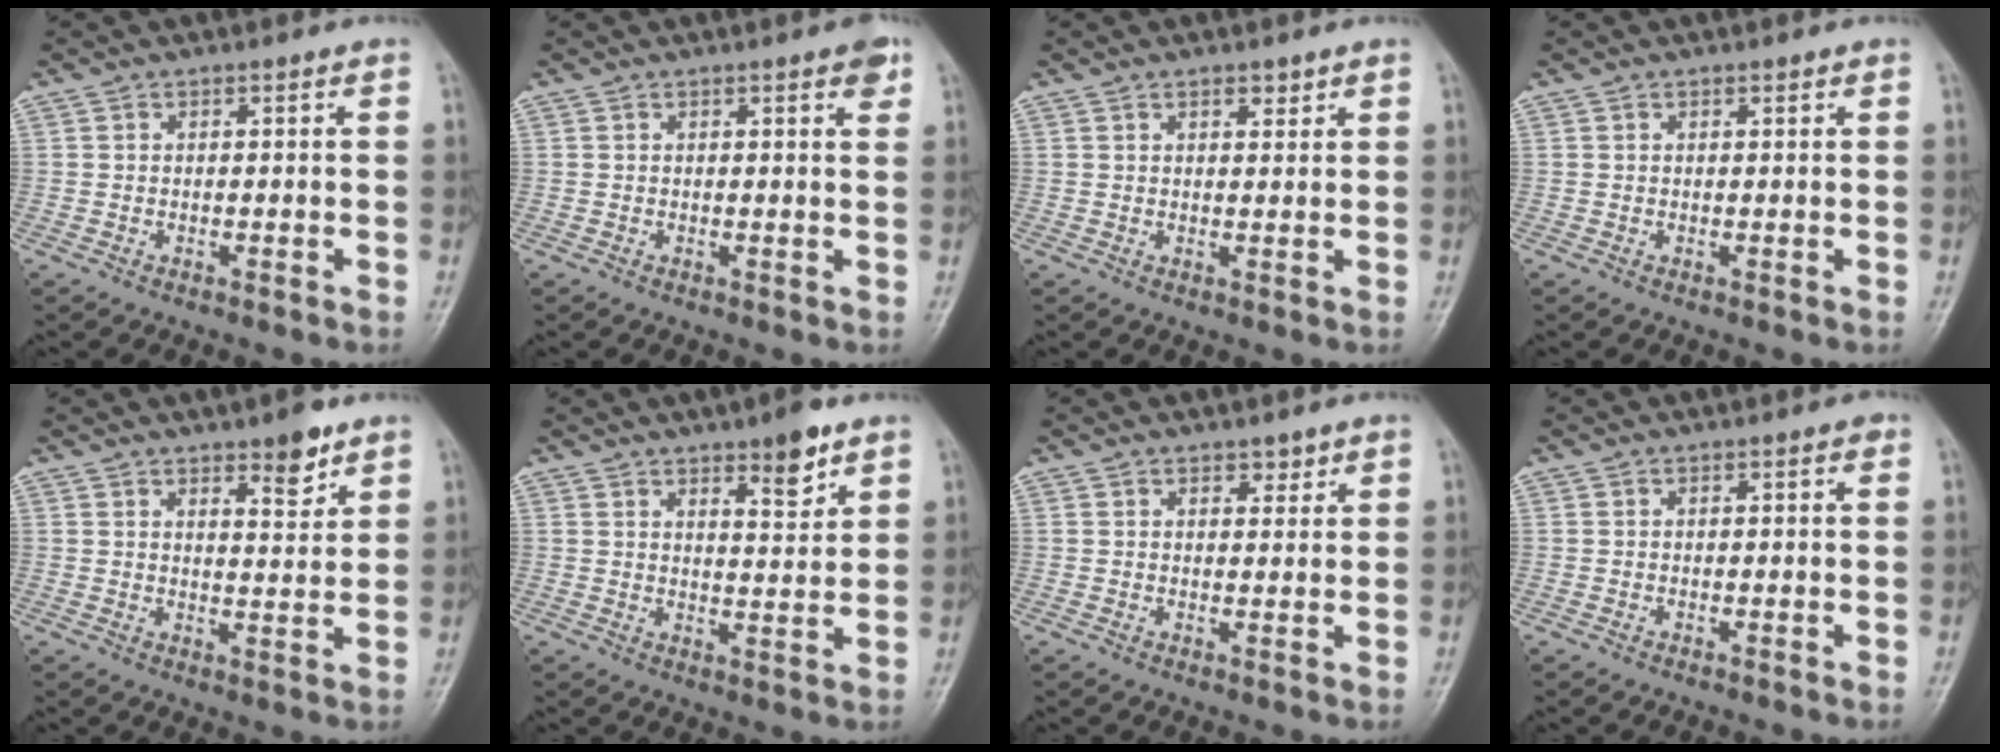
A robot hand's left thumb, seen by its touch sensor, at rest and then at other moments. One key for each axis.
{"total": 2.7, "fx": 1.6, "fy": 0.7, "fz": 2.1, "tx": -0.021, "ty": -0.005, "tz": 0.016}
{"total": 2.0, "fx": 1.5, "fy": 0.9, "fz": 1.1, "tx": -0.007, "ty": -0.009, "tz": 0.021}
{"total": 0.6, "fx": 0.5, "fy": 0.3, "fz": 0.3, "tx": -0.006, "ty": -0.004, "tz": 0.007}
{"total": 5.9, "fx": 4.0, "fy": 2.0, "fz": 3.8, "tx": -0.039, "ty": -0.028, "tz": 0.057}
{"total": 6.8, "fx": 4.5, "fy": 2.1, "fz": 4.7, "tx": -0.055, "ty": -0.030, "tz": 0.064}
{"total": 2.1, "fx": 1.6, "fy": 1.1, "fz": 0.9, "tx": 0.003, "ty": -0.009, "tz": 0.020}
{"total": 0.5, "fx": 0.2, "fy": 0.2, "fz": 0.4, "tx": -0.005, "ty": 0.001, "tz": 0.000}